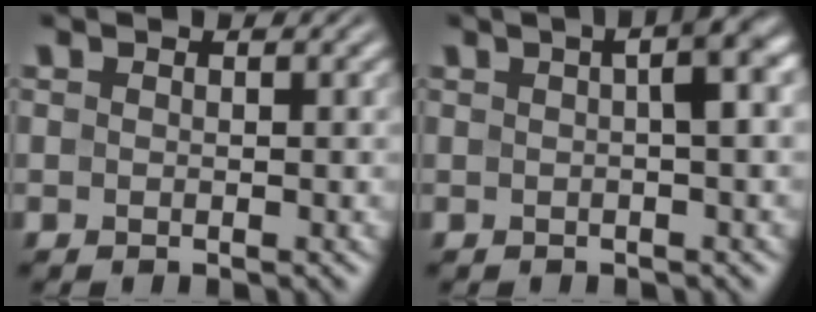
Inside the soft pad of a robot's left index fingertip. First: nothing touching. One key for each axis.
{"total": 4.2, "fx": 0.7, "fy": 0.8, "fz": 4.1, "tx": -0.052, "ty": 0.021, "tz": 0.004}